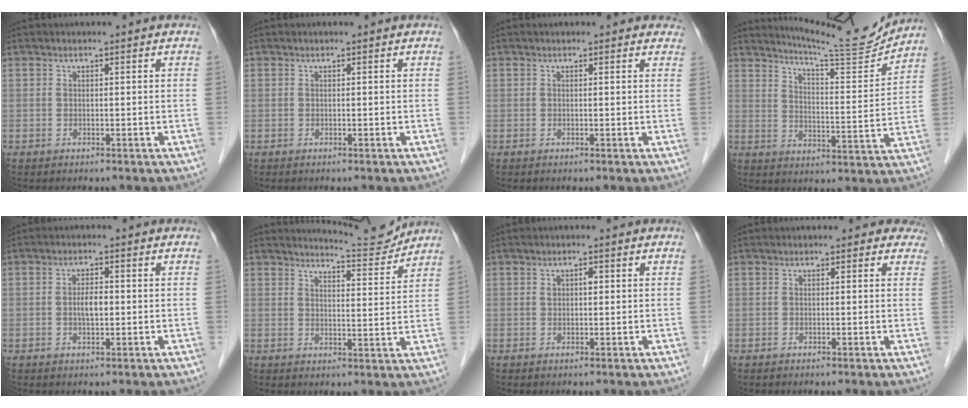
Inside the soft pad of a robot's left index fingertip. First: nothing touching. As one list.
[{"total": 0.0}, {"total": 2.2, "force": [2.0, 0.9, 0.5], "torque": [-0.002, 0.007, 0.007]}, {"total": 12.4, "force": [12.2, -0.7, 2.4], "torque": [-0.043, -0.036, 0.172]}, {"total": 2.8, "force": [-0.2, 1.0, 2.6], "torque": [-0.048, 0.003, -0.003]}, {"total": 6.0, "force": [5.9, -0.6, -0.4], "torque": [-0.010, -0.018, 0.084]}, {"total": 1.5, "force": [0.3, 0.8, 1.1], "torque": [-0.019, 0.006, 0.006]}, {"total": 1.6, "force": [1.2, 1.0, 0.1], "torque": [0.011, -0.004, -0.007]}]